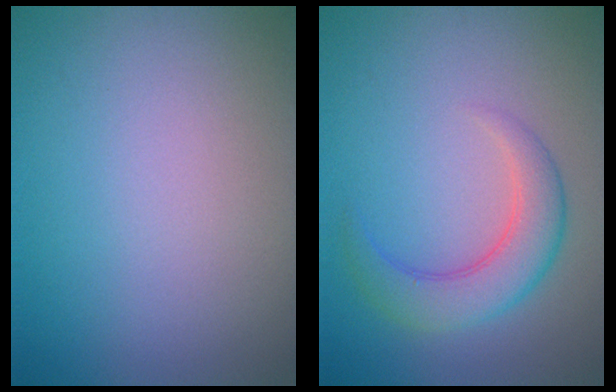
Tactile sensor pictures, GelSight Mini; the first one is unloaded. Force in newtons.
{"total": 4.2, "press": 4.2, "slide": 0.1}